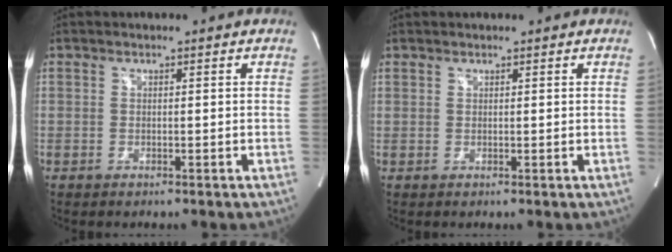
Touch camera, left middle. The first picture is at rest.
{"total": 0.0}